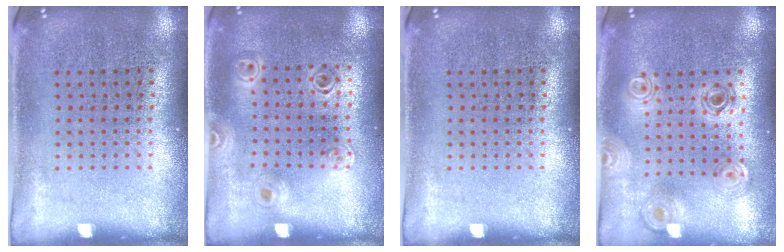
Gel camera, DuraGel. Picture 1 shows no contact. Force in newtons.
{"total": 1.1, "press": 1.1, "slide": 0.2}
{"total": 0.0}
{"total": 0.9, "press": 0.9, "slide": 0.2}